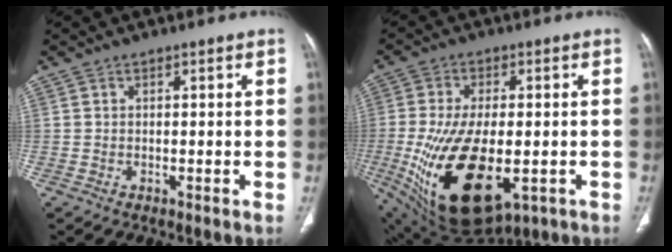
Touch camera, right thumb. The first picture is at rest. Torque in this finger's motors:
{"motor_torque": [0.17, 1.49, 2.48, -0.29, 0.70]}